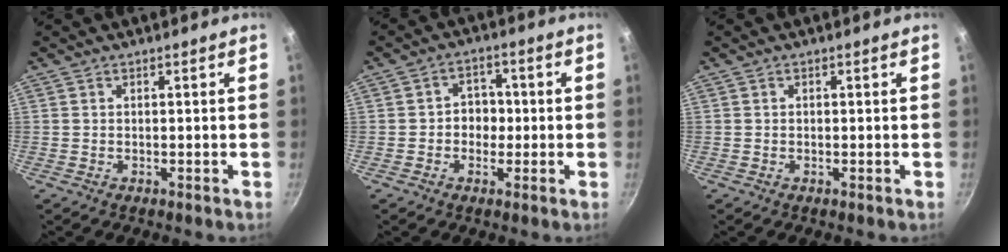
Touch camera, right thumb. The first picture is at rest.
{"total": 4.9, "force": [-0.5, 4.2, 2.4], "torque": [0.002, 0.010, -0.012]}
{"total": 0.0}